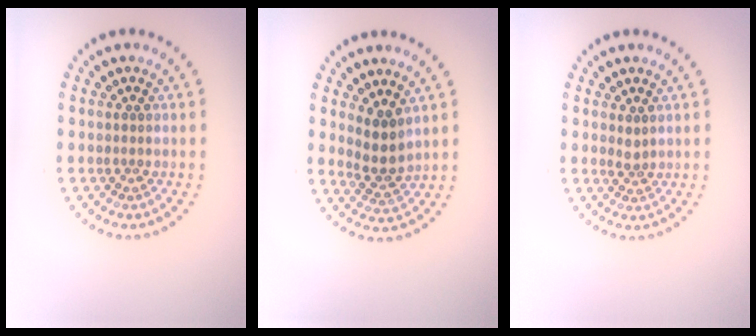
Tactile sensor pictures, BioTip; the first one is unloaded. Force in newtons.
{"total": 2.6, "press": 2.1, "slide": 1.6}
{"total": 1.0, "press": 0.7, "slide": 0.8}